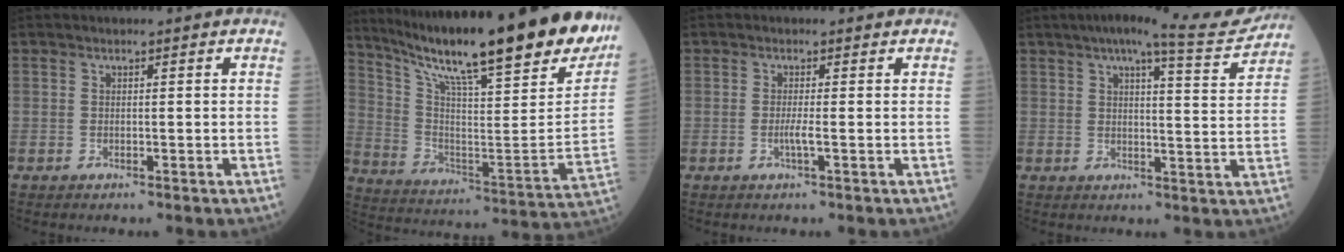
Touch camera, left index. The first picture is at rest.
{"total": 30.3, "force": [24.7, 2.5, 17.5], "torque": [-0.297, -0.077, 0.351]}
{"total": 1.3, "force": [-0.4, -0.2, 1.2], "torque": [-0.029, -0.003, -0.009]}
{"total": 9.9, "force": [8.8, 0.0, 4.5], "torque": [-0.061, -0.005, 0.104]}